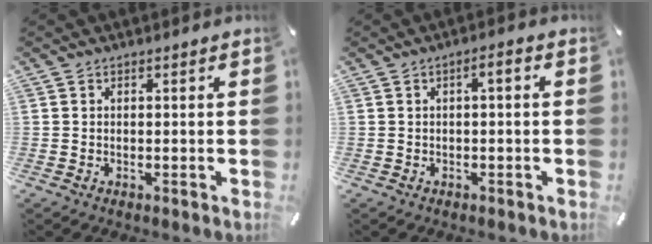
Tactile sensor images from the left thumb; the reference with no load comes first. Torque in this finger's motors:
{"motor_torque": [0.12, -0.09, 0.25, 0.03, -0.07]}